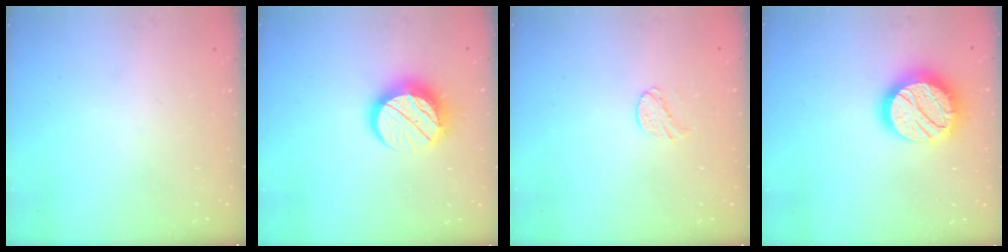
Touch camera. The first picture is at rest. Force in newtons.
{"total": 12.3, "press": 12.2, "slide": 1.0}
{"total": 5.9, "press": 5.9, "slide": 0.6}
{"total": 18.3, "press": 18.2, "slide": 1.0}